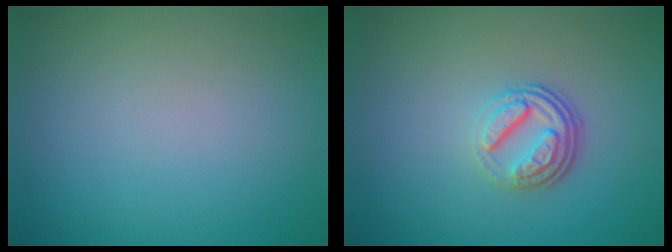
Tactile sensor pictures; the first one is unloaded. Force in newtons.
{"total": 3.8, "press": 2.7, "slide": 2.7}